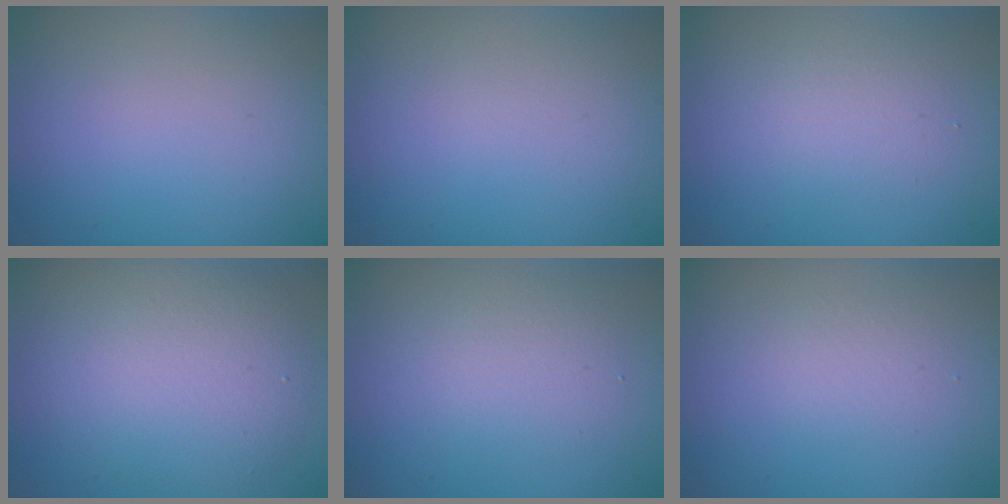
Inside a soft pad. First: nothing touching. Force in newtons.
{"total": 0.0}
{"total": 2.2, "press": 2.2, "slide": 0.1}
{"total": 5.9, "press": 5.8, "slide": 0.6}
{"total": 2.5, "press": 2.5, "slide": 0.2}
{"total": 1.4, "press": 1.4, "slide": 0.1}